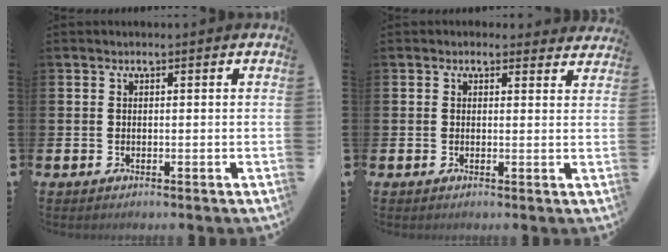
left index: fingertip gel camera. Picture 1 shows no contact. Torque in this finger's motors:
{"motor_torque": [0.88, -1.26, -0.08, 0.02]}